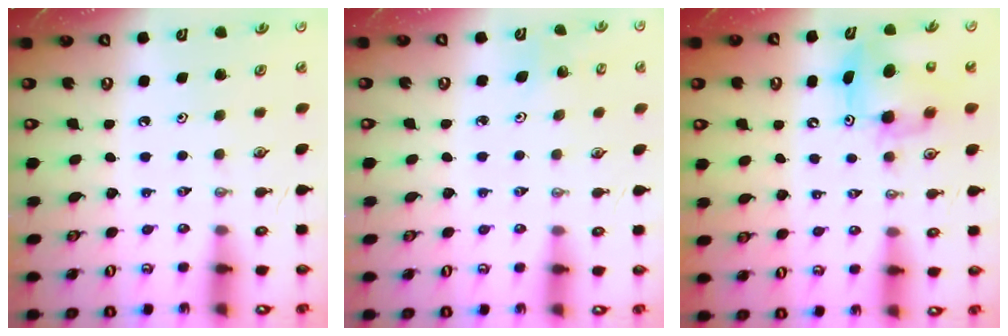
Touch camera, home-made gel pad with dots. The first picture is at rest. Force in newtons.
{"total": 3.3, "press": 3.3, "slide": 0.3}
{"total": 8.0, "press": 8.0, "slide": 0.8}